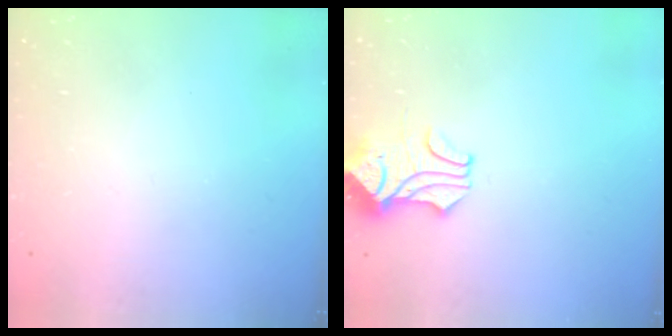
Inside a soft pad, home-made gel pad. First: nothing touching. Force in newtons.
{"total": 1.7, "press": 1.4, "slide": 1.0}